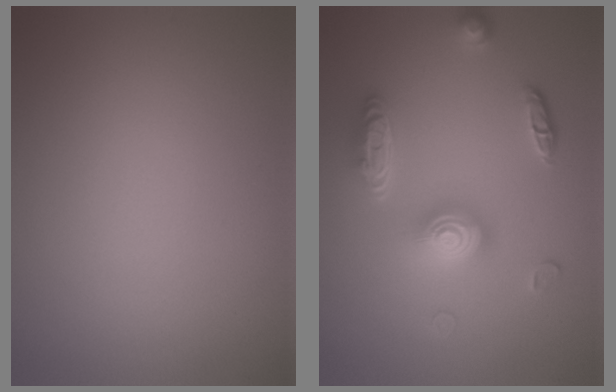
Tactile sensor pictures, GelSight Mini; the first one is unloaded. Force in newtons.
{"total": 4.7, "press": 3.7, "slide": 3.0}